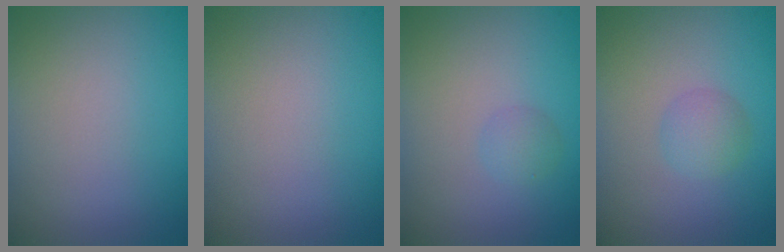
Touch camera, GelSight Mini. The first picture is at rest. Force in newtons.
{"total": 0.0}
{"total": 1.2, "press": 1.2, "slide": 0.1}
{"total": 1.8, "press": 1.8, "slide": 0.0}